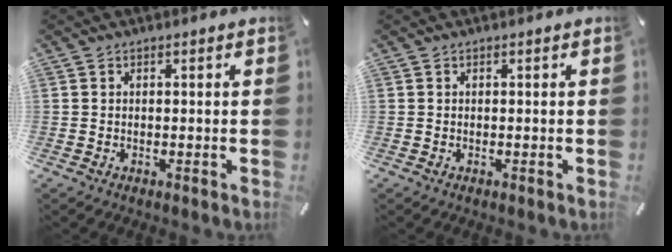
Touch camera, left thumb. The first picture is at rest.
{"total": 0.0}